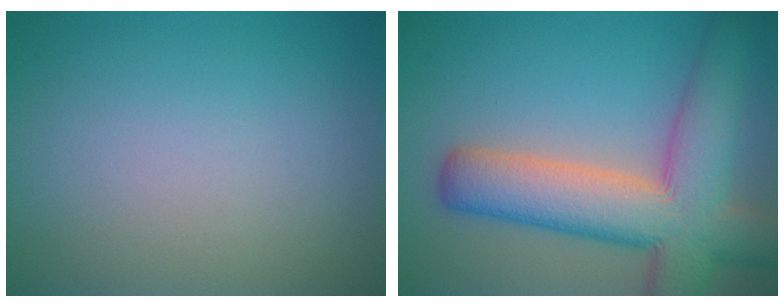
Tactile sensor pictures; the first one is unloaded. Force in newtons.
{"total": 10.4, "press": 10.3, "slide": 0.8}